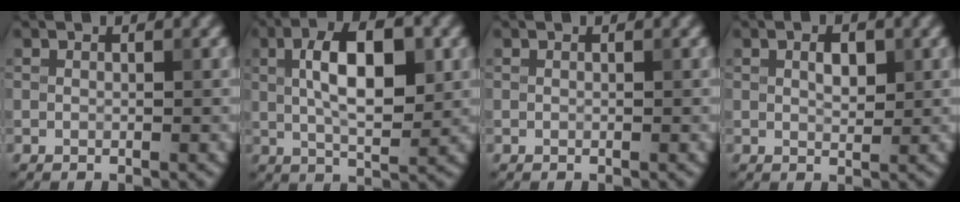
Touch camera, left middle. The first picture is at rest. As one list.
[{"total": 7.5, "force": [1.3, 2.9, 6.8], "torque": [-0.114, 0.010, 0.021]}, {"total": 0.0}, {"total": 2.1, "force": [0.5, 1.1, 1.7], "torque": [-0.037, 0.003, 0.010]}]